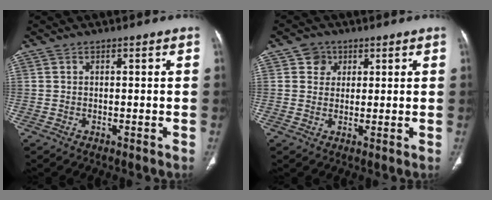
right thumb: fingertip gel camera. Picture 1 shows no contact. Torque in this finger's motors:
{"motor_torque": [-0.44, 1.23, 0.01, -0.16, 0.09]}